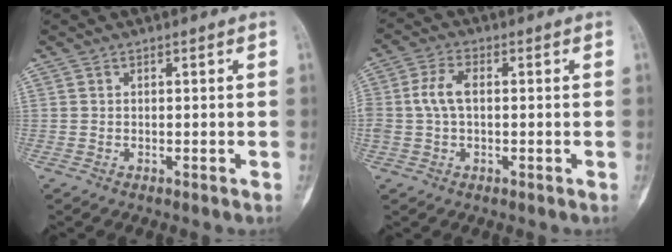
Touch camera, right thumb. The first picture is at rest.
{"total": 5.5, "force": [0.3, 3.1, 4.6], "torque": [-0.105, 0.014, 0.002]}